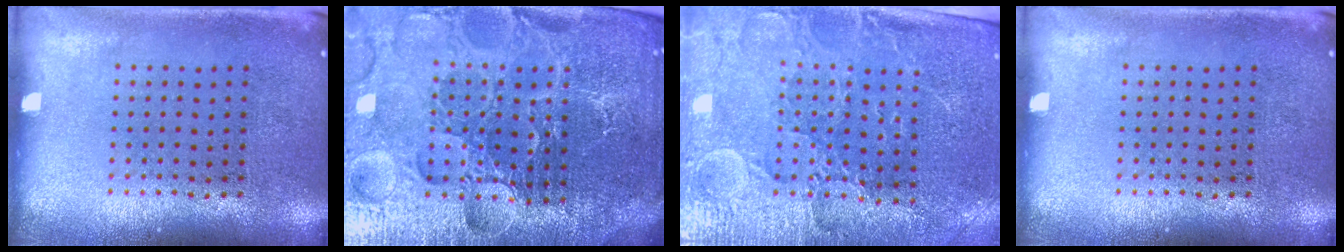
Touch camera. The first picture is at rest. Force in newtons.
{"total": 6.3, "press": 5.6, "slide": 2.8}
{"total": 3.5, "press": 3.3, "slide": 1.2}
{"total": 0.0}